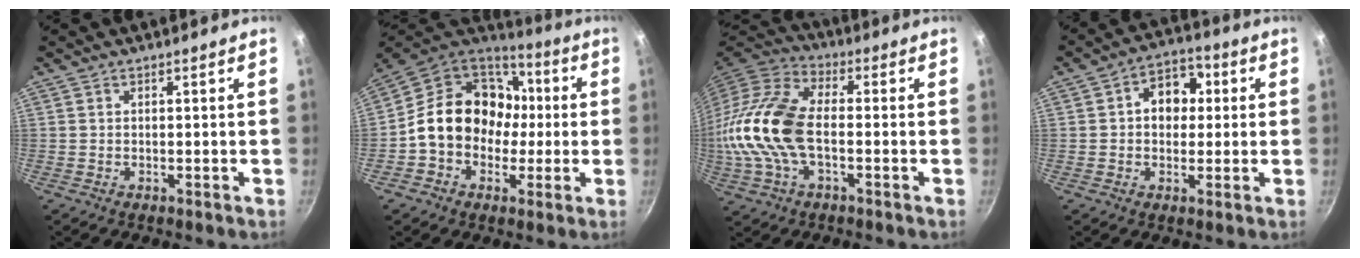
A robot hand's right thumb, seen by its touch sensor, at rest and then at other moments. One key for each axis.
{"total": 19.3, "fx": -0.1, "fy": 15.9, "fz": 10.9, "tx": -0.145, "ty": 0.054, "tz": -0.008}
{"total": 17.6, "fx": -1.9, "fy": 9.7, "fz": 14.6, "tx": -0.286, "ty": 0.030, "tz": -0.048}
{"total": 8.8, "fx": 1.2, "fy": 6.8, "fz": 5.4, "tx": -0.031, "ty": 0.016, "tz": 0.006}